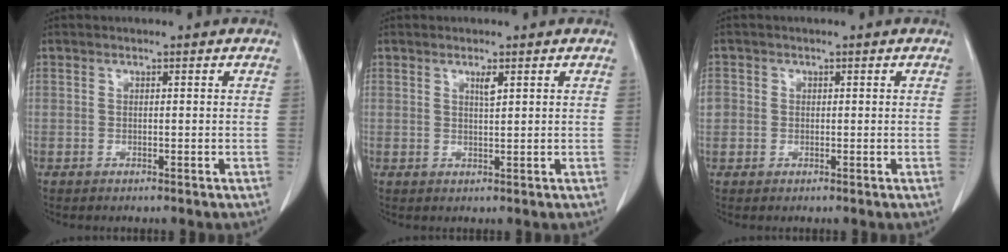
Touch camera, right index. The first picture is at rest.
{"total": 1.4, "force": [0.8, 0.1, 1.2], "torque": [-0.022, -0.004, 0.014]}
{"total": 3.1, "force": [0.1, 3.0, 1.0], "torque": [-0.030, 0.014, 0.007]}